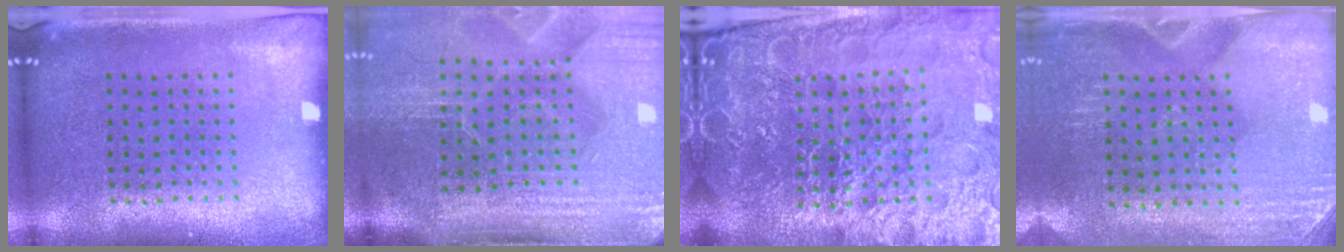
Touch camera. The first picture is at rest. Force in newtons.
{"total": 5.0, "press": 4.2, "slide": 2.7}
{"total": 6.9, "press": 6.1, "slide": 3.2}
{"total": 2.9, "press": 2.6, "slide": 1.2}